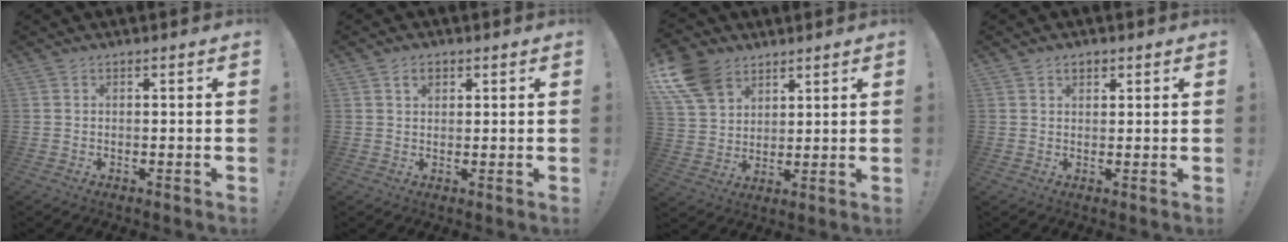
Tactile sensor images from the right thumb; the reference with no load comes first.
{"total": 2.9, "force": [1.3, 1.9, 1.7], "torque": [-0.022, 0.001, 0.020]}
{"total": 12.8, "force": [7.5, 8.7, 5.6], "torque": [-0.111, -0.037, 0.151]}
{"total": 2.2, "force": [1.3, 1.4, 1.1], "torque": [-0.017, -0.002, 0.022]}